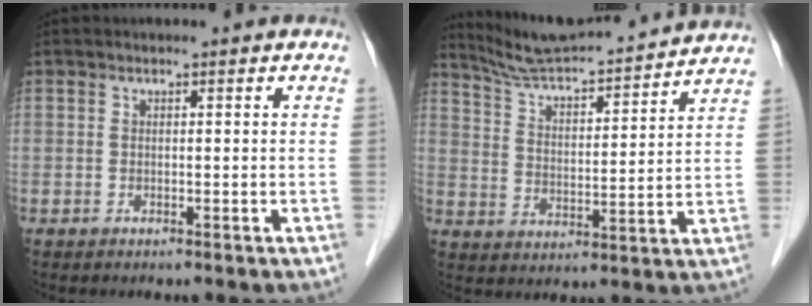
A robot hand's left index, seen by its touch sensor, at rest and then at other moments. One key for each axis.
{"total": 16.8, "fx": 15.9, "fy": 0.7, "fz": 5.4, "tx": -0.096, "ty": 0.008, "tz": 0.243}